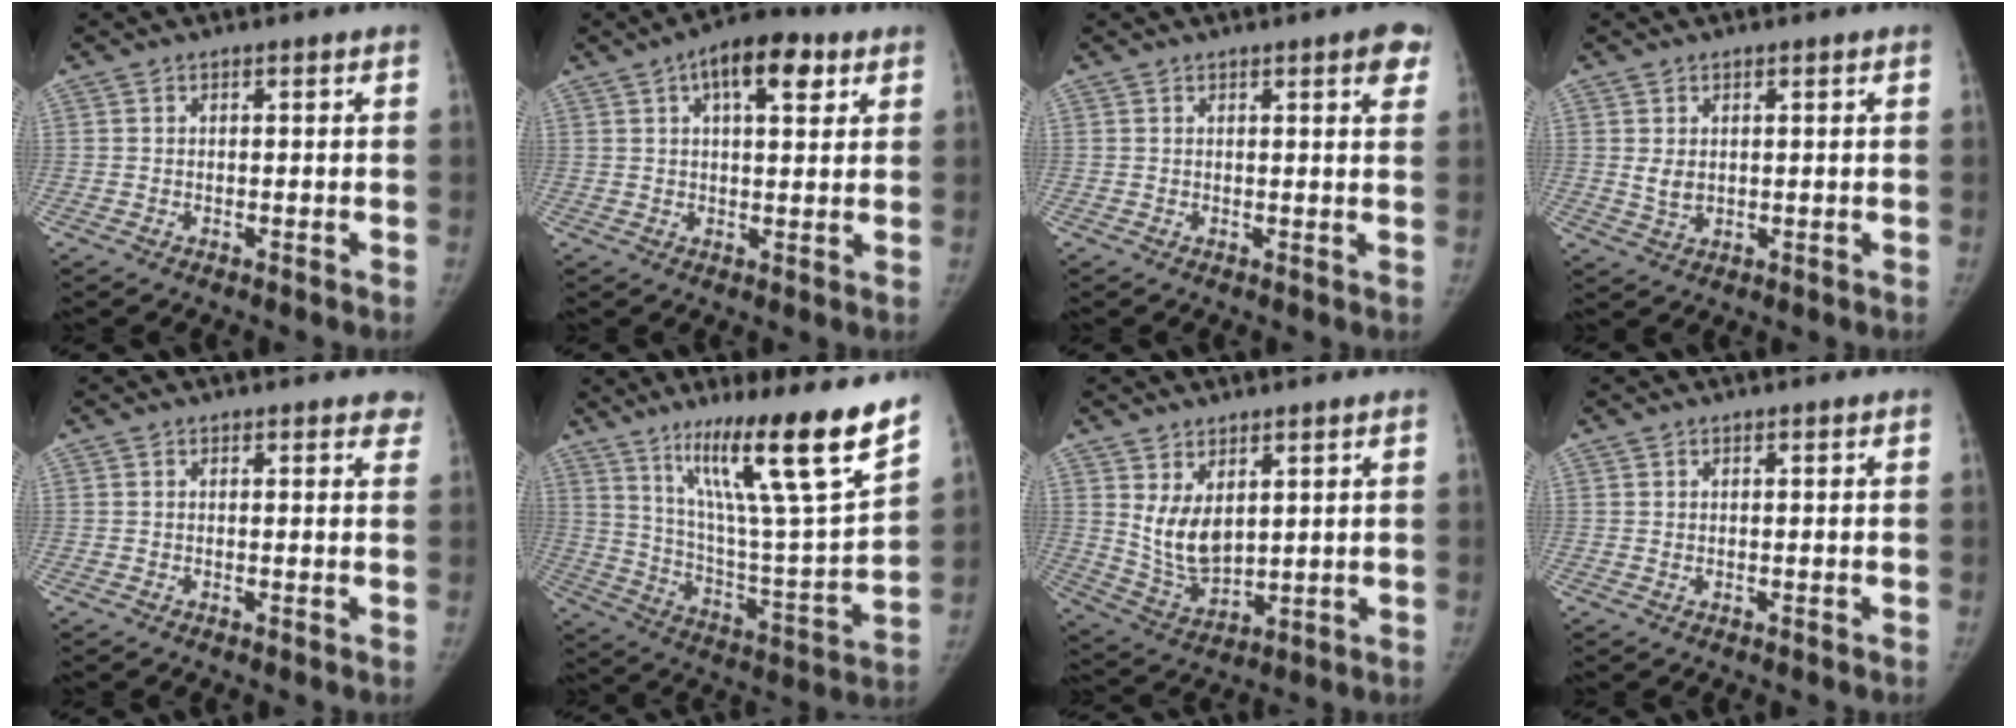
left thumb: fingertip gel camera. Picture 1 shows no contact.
{"total": 10.2, "force": [4.7, 4.5, 7.9], "torque": [-0.098, 0.001, 0.065]}
{"total": 4.3, "force": [2.3, 0.9, 3.5], "torque": [-0.030, -0.006, 0.023]}
{"total": 2.8, "force": [0.7, 1.8, 2.0], "torque": [-0.028, -0.010, 0.020]}
{"total": 2.6, "force": [2.1, 1.0, 1.1], "torque": [0.010, -0.005, 0.012]}
{"total": 24.5, "force": [15.7, 1.6, 18.8], "torque": [-0.278, -0.068, 0.267]}
{"total": 8.8, "force": [3.0, 5.0, 6.5], "torque": [-0.103, -0.029, 0.078]}
{"total": 0.5, "force": [0.2, 0.2, 0.4], "torque": [-0.010, 0.002, 0.006]}